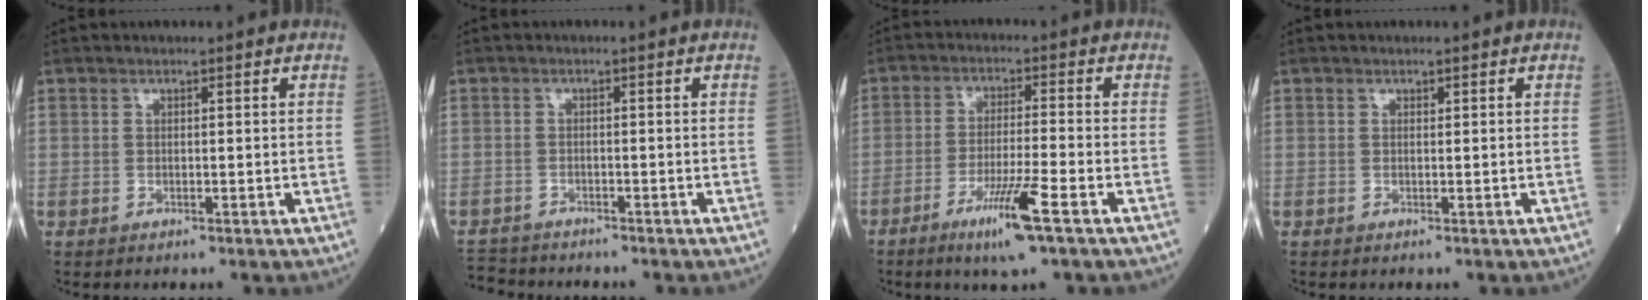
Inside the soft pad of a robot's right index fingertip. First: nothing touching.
{"total": 4.3, "force": [-4.1, 1.1, -0.4], "torque": [0.007, -0.012, -0.078]}
{"total": 8.0, "force": [-4.4, -0.5, 6.7], "torque": [-0.124, -0.017, -0.080]}
{"total": 0.0}